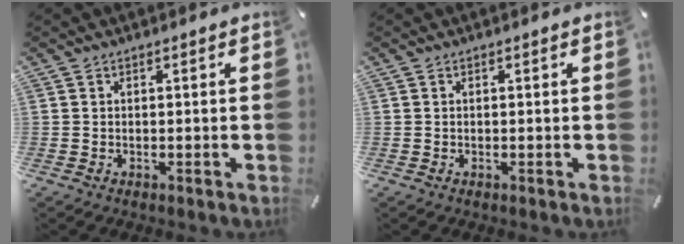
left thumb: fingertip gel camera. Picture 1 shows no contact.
{"total": 0.0}